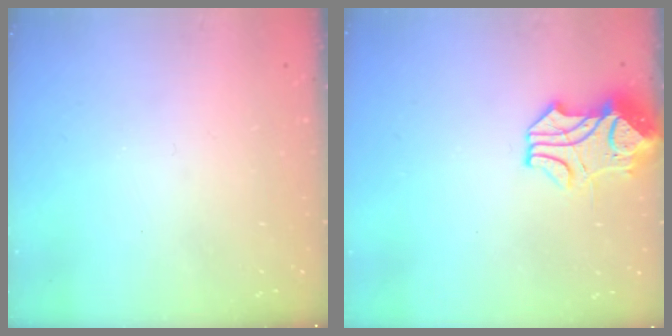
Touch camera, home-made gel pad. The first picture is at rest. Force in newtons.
{"total": 2.2, "press": 1.9, "slide": 1.1}